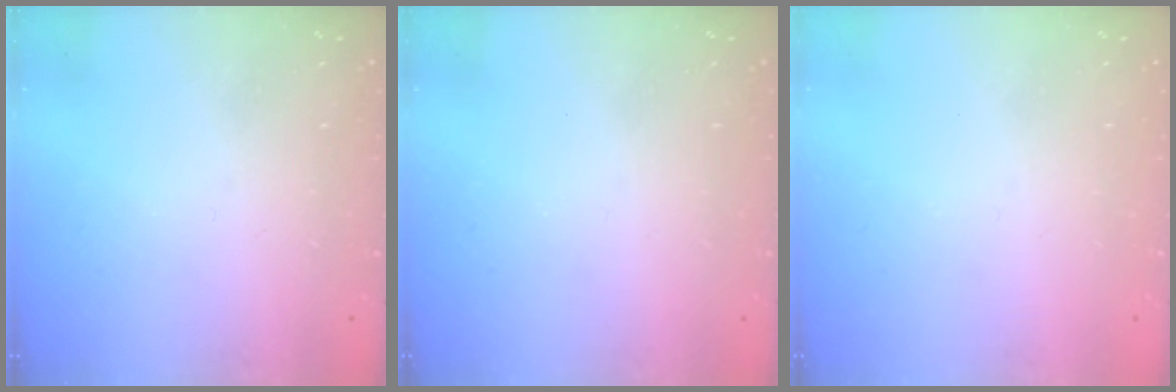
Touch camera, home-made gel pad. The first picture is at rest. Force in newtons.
{"total": 0.0}
{"total": 0.0}